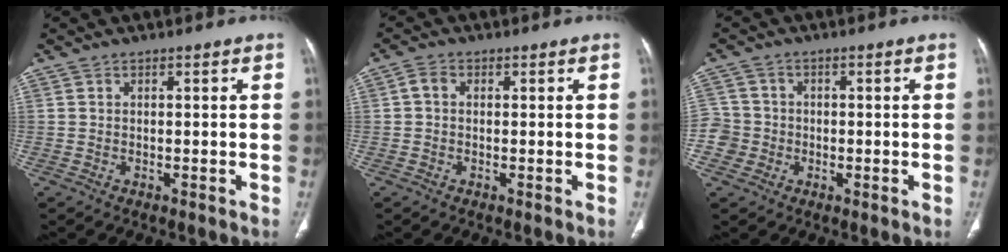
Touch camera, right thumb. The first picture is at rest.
{"total": 2.0, "force": [0.2, 1.5, 1.3], "torque": [-0.021, 0.006, 0.000]}
{"total": 4.9, "force": [-1.4, 4.7, 0.3], "torque": [0.018, 0.016, -0.032]}